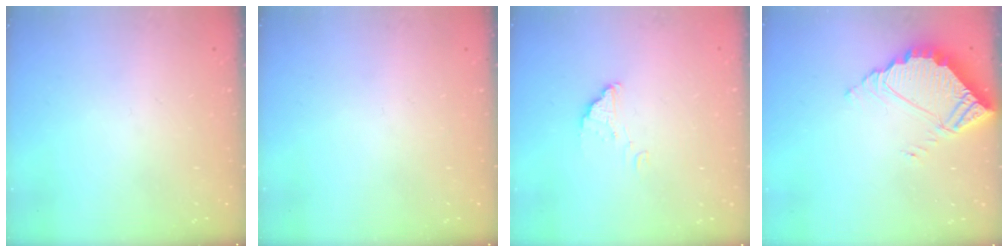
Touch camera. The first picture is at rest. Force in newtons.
{"total": 0.0}
{"total": 2.2, "press": 2.2, "slide": 0.1}
{"total": 5.9, "press": 5.9, "slide": 0.4}